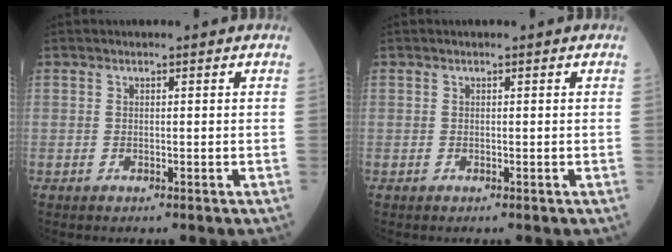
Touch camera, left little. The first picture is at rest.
{"total": 0.0}